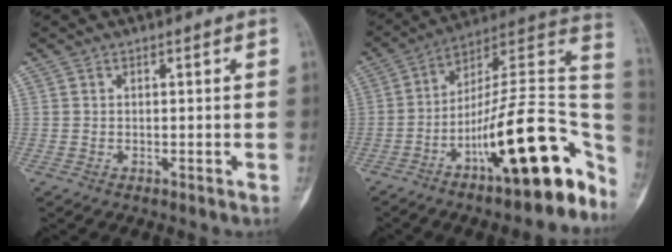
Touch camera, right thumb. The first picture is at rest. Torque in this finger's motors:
{"motor_torque": [0.58, 0.48, 1.70, -1.08, 0.25]}